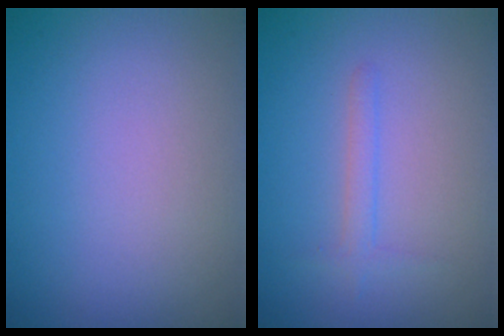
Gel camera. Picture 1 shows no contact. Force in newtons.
{"total": 1.2, "press": 1.2, "slide": 0.1}